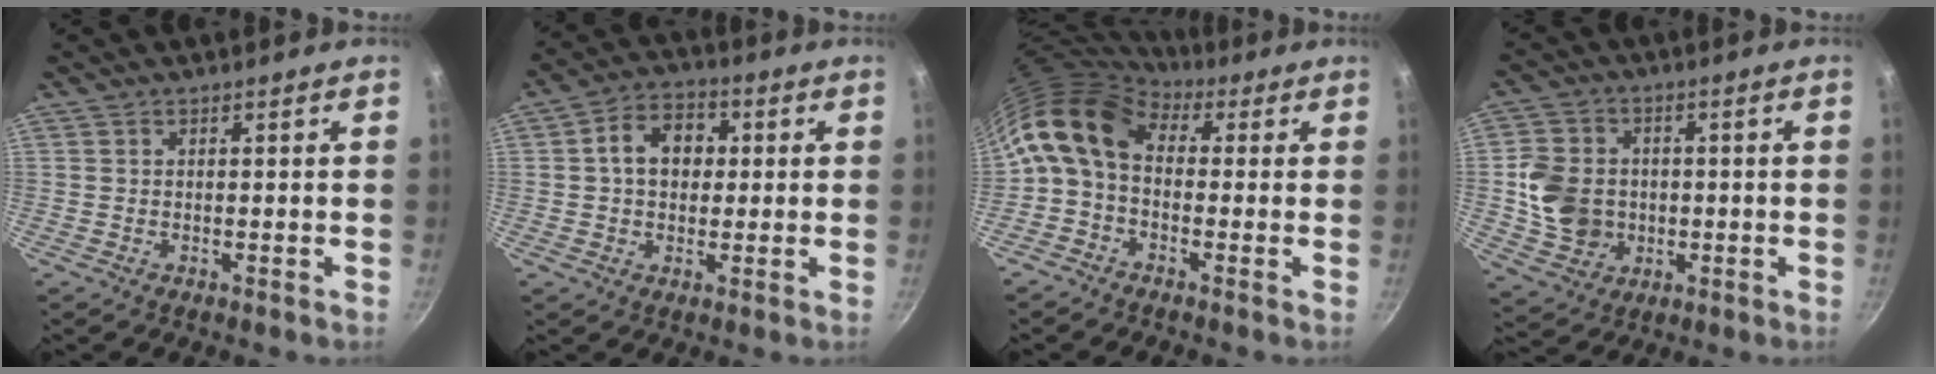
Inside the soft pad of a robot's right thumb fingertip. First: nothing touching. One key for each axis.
{"total": 9.0, "fx": 1.1, "fy": 6.8, "fz": 5.7, "tx": -0.062, "ty": 0.017, "tz": 0.005}
{"total": 11.2, "fx": 1.2, "fy": 7.7, "fz": 8.0, "tx": -0.143, "ty": 0.029, "tz": -0.002}
{"total": 11.0, "fx": -0.5, "fy": 9.5, "fz": 5.6, "tx": -0.081, "ty": 0.008, "tz": -0.004}